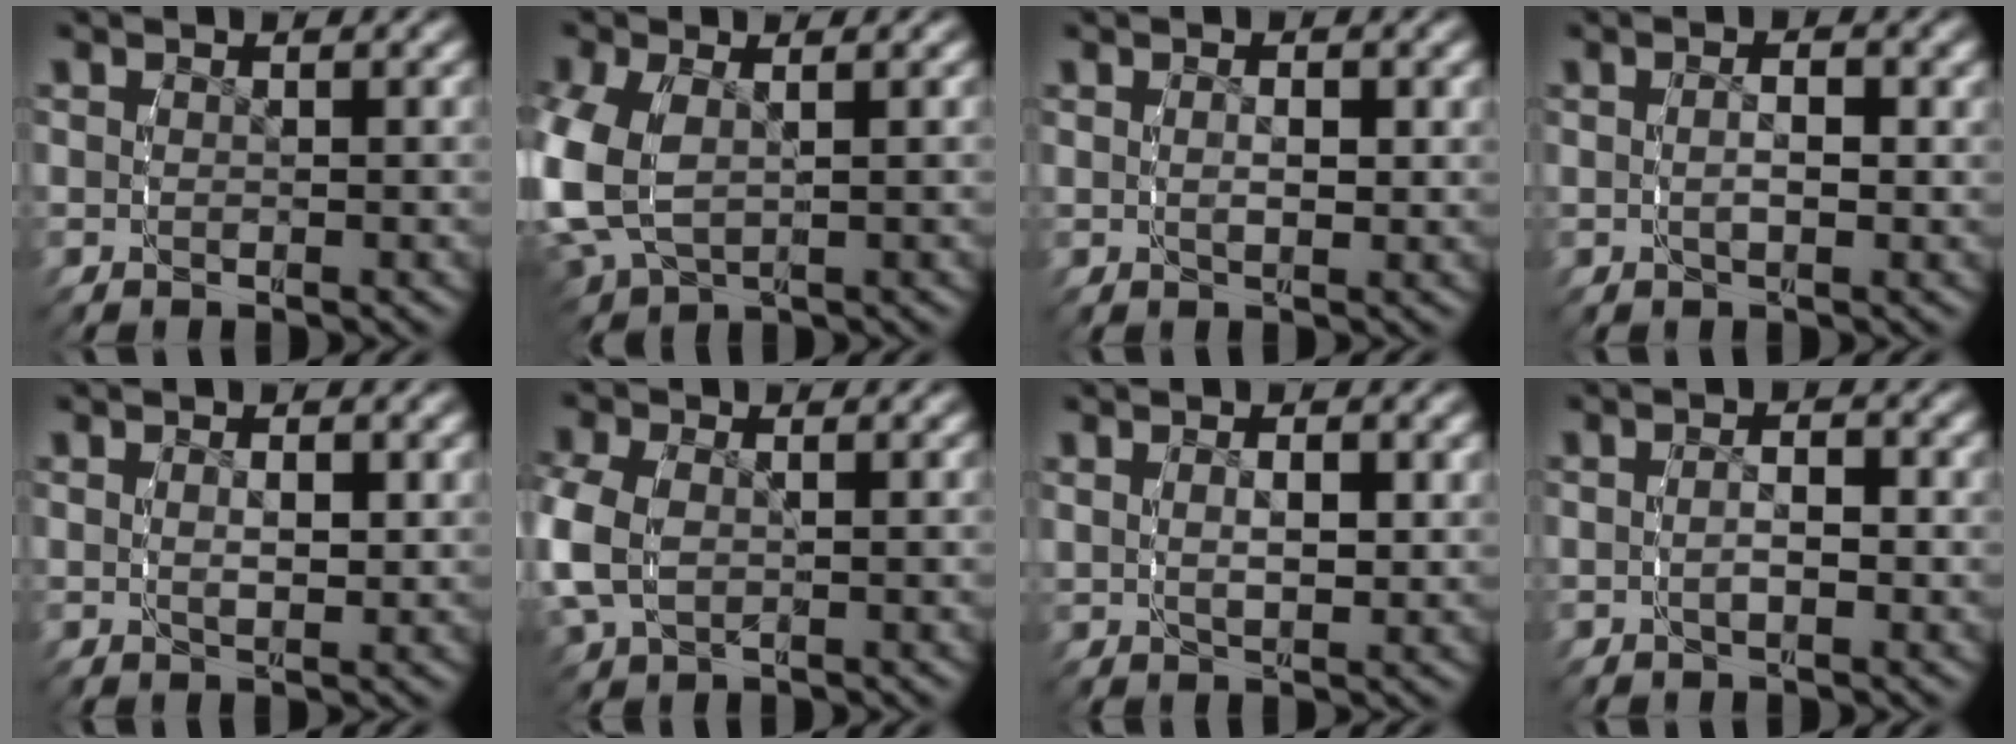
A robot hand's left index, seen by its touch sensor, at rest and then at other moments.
{"total": 5.8, "force": [0.0, 4.4, 3.7], "torque": [-0.130, -0.019, 0.017]}
{"total": 1.5, "force": [0.4, 0.5, 1.3], "torque": [-0.024, -0.004, 0.008]}
{"total": 2.0, "force": [0.0, 0.7, 1.9], "torque": [-0.033, -0.001, -0.001]}
{"total": 1.7, "force": [0.8, 0.4, 1.4], "torque": [-0.026, -0.007, 0.017]}
{"total": 3.5, "force": [0.0, 2.7, 2.3], "torque": [-0.088, -0.012, 0.014]}
{"total": 2.4, "force": [1.0, 0.8, 2.0], "torque": [-0.034, -0.005, 0.024]}
{"total": 1.8, "force": [-0.5, 0.6, 1.7], "torque": [-0.032, 0.000, -0.008]}